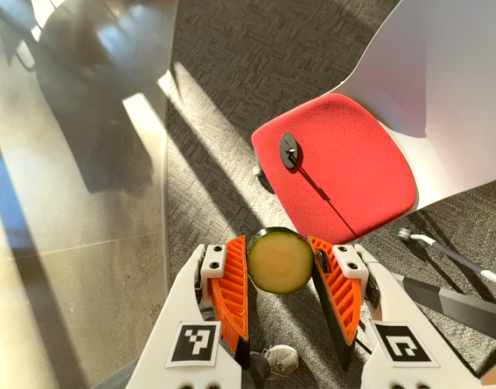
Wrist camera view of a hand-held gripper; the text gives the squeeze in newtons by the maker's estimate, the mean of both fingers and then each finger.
{"total": 7.5, "left": 7.4, "right": 7.5}